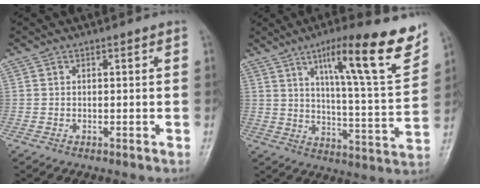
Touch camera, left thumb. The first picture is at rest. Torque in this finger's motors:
{"motor_torque": [0.67, 0.49, 1.65, -1.12, 0.16]}